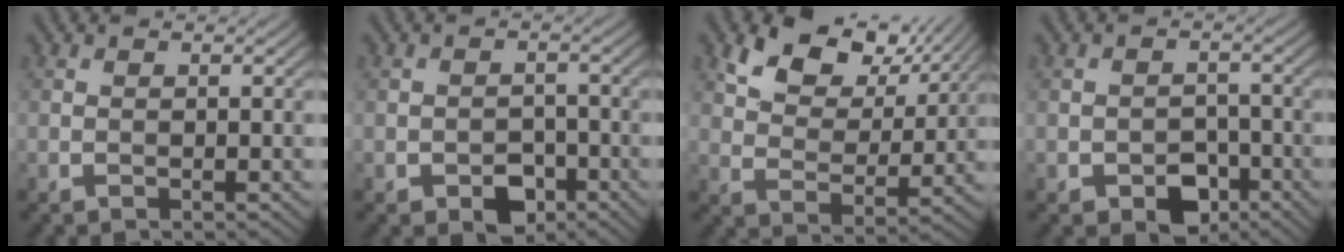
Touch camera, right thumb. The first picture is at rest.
{"total": 3.9, "force": [-2.3, 2.5, 2.0], "torque": [-0.031, -0.005, -0.041]}
{"total": 9.4, "force": [5.7, 5.3, 5.4], "torque": [-0.110, -0.004, 0.101]}
{"total": 4.7, "force": [-2.7, 3.0, 2.5], "torque": [-0.035, -0.006, -0.049]}